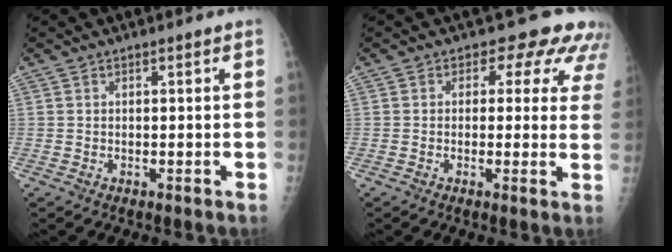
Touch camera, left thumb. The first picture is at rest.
{"total": 8.9, "force": [5.9, 5.7, 3.7], "torque": [0.009, -0.014, 0.040]}